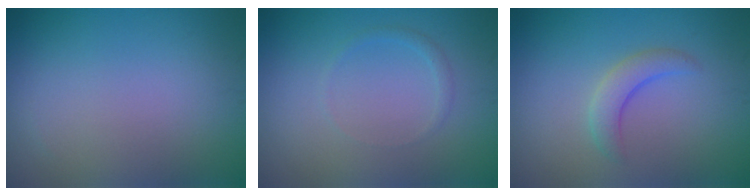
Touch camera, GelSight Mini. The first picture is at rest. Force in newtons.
{"total": 0.8, "press": 0.8, "slide": 0.1}
{"total": 2.5, "press": 2.5, "slide": 0.2}